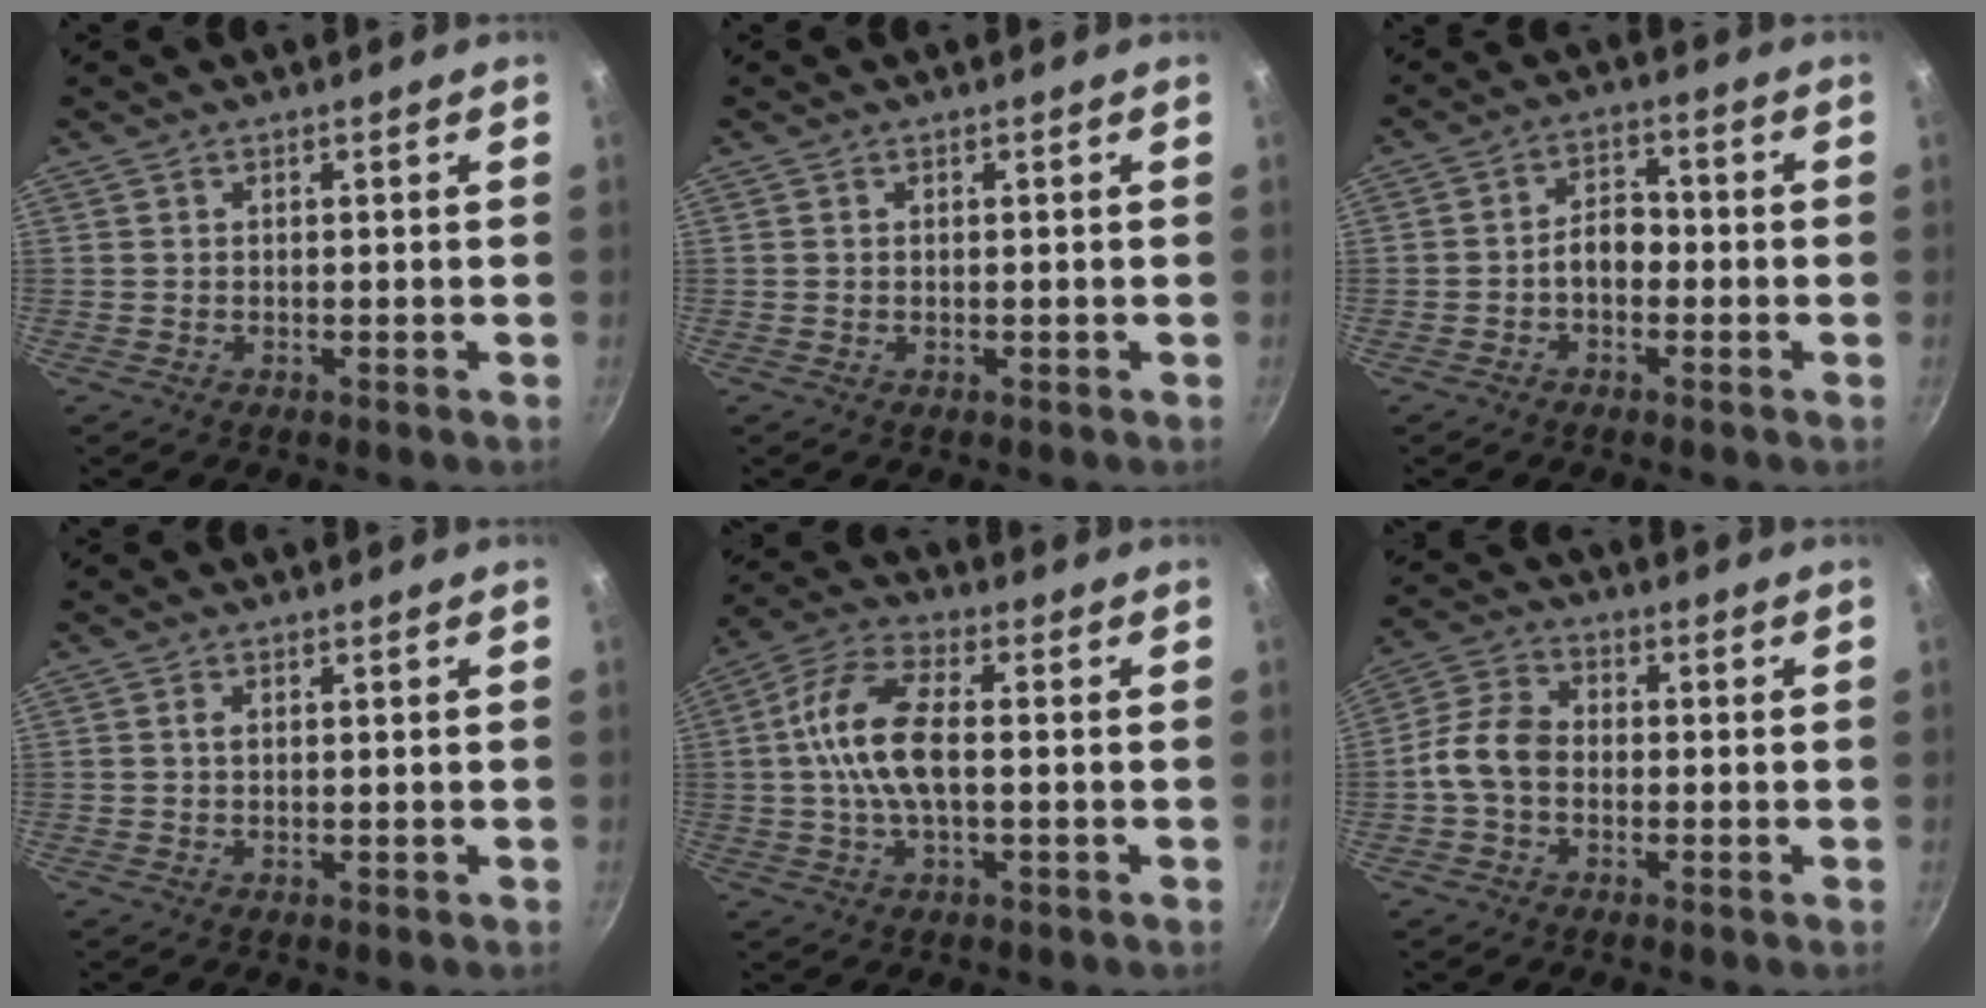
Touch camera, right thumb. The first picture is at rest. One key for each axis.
{"total": 0.0}
{"total": 4.9, "fx": -1.4, "fy": 3.4, "fz": 3.3, "tx": -0.031, "ty": 0.026, "tz": -0.031}
{"total": 0.9, "fx": 0.2, "fy": 0.5, "fz": 0.7, "tx": -0.014, "ty": 0.002, "tz": 0.002}
{"total": 11.8, "fx": -0.1, "fy": 5.4, "fz": 10.5, "tx": -0.209, "ty": 0.028, "tz": -0.015}
{"total": 7.8, "fx": -1.4, "fy": 5.7, "fz": 5.2, "tx": -0.092, "ty": 0.030, "tz": -0.044}